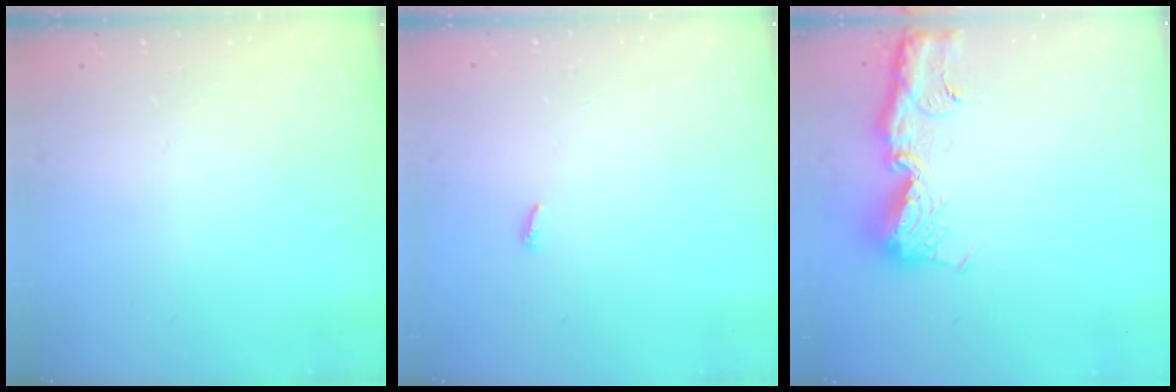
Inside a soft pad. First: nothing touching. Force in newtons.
{"total": 3.6, "press": 3.6, "slide": 0.4}
{"total": 13.2, "press": 13.1, "slide": 1.3}